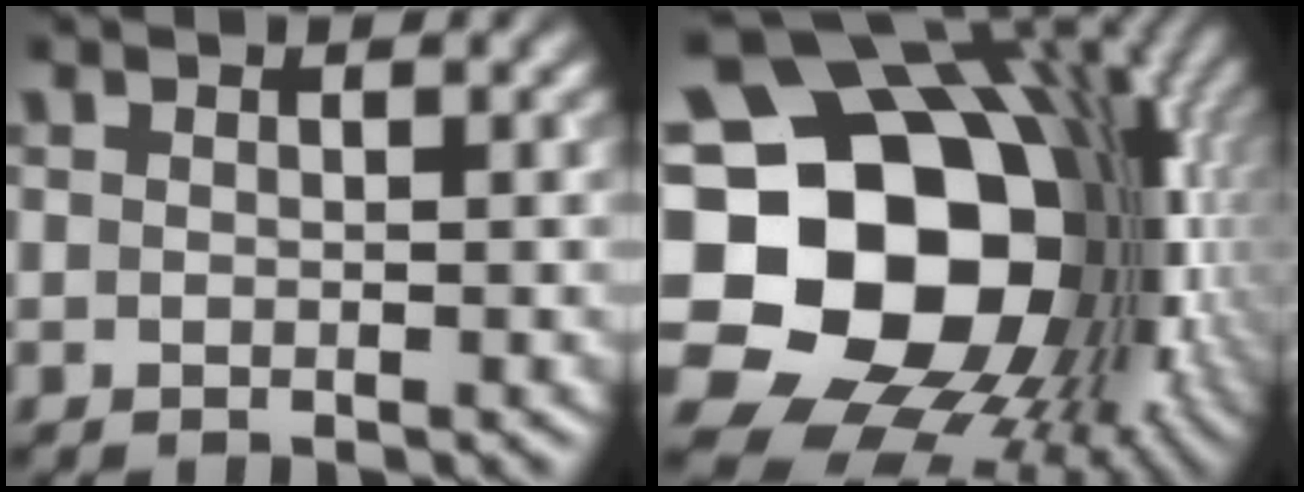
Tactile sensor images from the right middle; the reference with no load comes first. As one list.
[{"total": 21.7, "force": [-2.4, 17.4, 12.7], "torque": [-0.199, -0.011, -0.061]}]